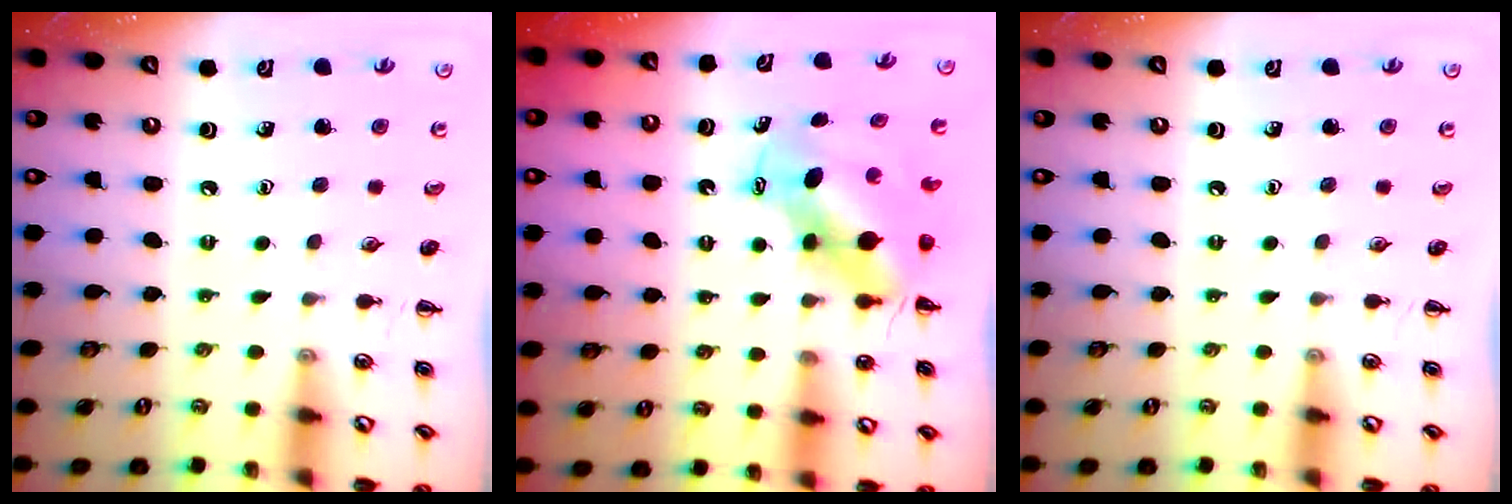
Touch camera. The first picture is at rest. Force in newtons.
{"total": 6.6, "press": 6.5, "slide": 1.3}
{"total": 0.0}